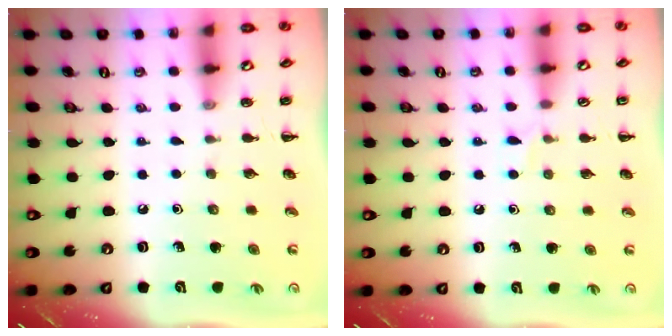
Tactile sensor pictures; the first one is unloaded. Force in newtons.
{"total": 4.2, "press": 3.9, "slide": 1.5}